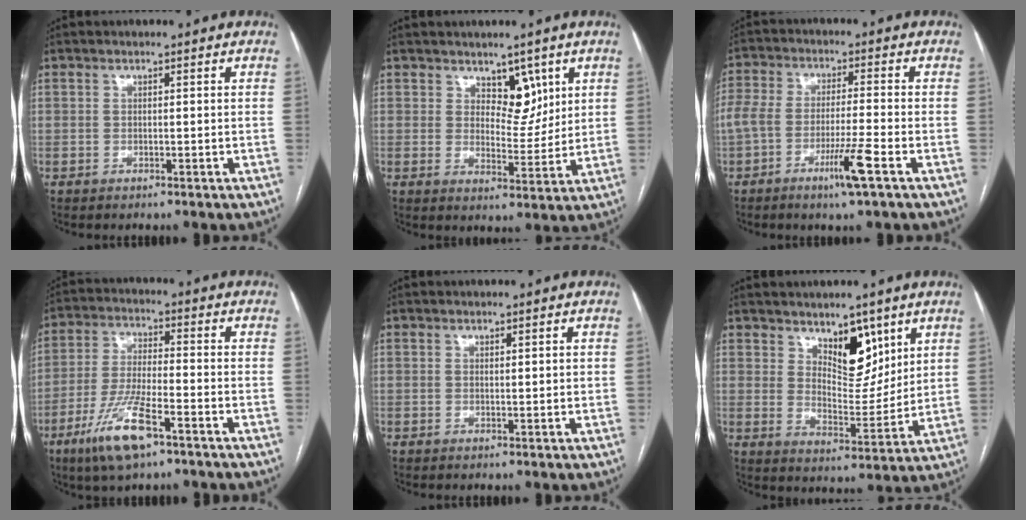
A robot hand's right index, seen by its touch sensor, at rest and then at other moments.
{"total": 5.5, "force": [3.2, 3.0, 3.3], "torque": [-0.038, -0.005, 0.054]}
{"total": 8.9, "force": [-4.4, 0.6, 7.7], "torque": [-0.164, 0.006, -0.080]}
{"total": 10.6, "force": [-6.0, 1.8, 8.5], "torque": [-0.175, -0.017, -0.111]}
{"total": 0.8, "force": [0.3, 0.2, 0.8], "torque": [-0.014, 0.001, 0.004]}
{"total": 8.4, "force": [5.1, 3.9, 5.4], "torque": [-0.080, -0.009, 0.090]}